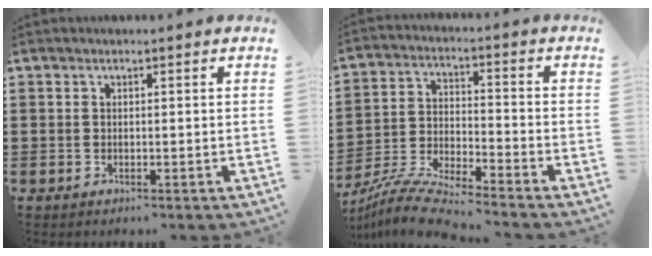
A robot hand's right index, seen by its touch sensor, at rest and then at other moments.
{"total": 8.1, "force": [-7.7, 0.0, 2.6], "torque": [-0.063, -0.001, -0.153]}